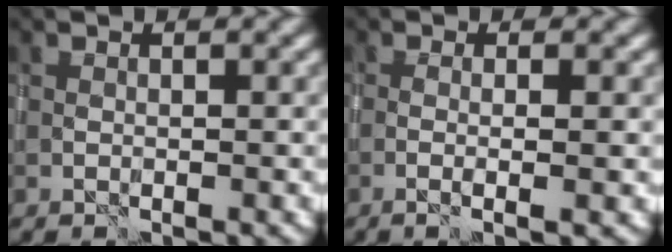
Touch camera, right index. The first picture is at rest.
{"total": 2.7, "force": [-0.3, 0.4, 2.6], "torque": [-0.037, 0.003, -0.012]}